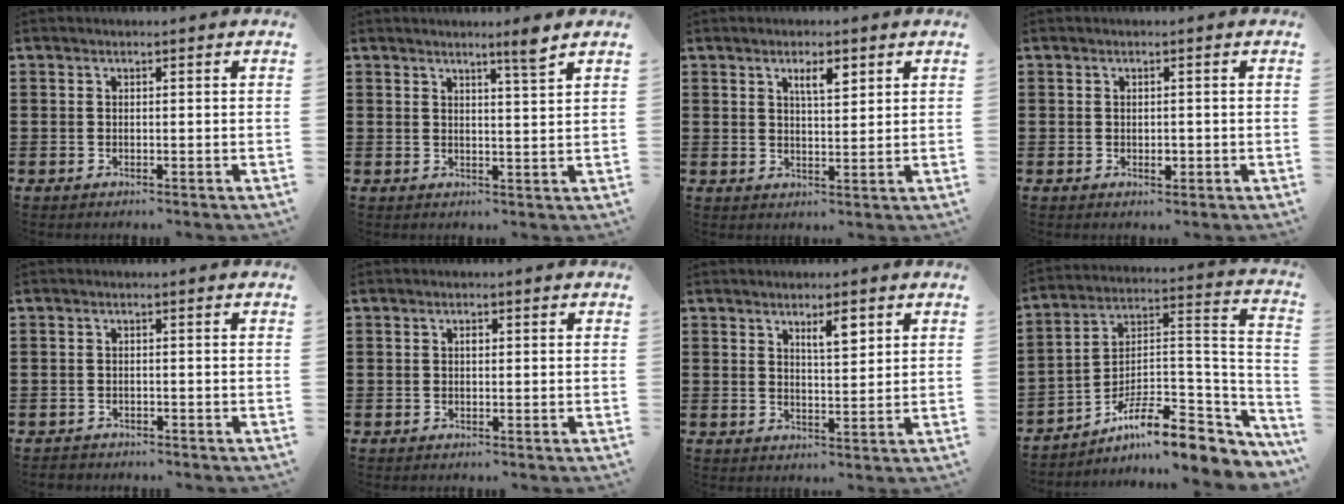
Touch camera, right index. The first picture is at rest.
{"total": 3.5, "force": [2.7, -0.5, 2.2], "torque": [-0.040, -0.005, 0.044]}
{"total": 3.6, "force": [2.0, 1.1, 2.7], "torque": [-0.043, -0.001, 0.030]}
{"total": 1.4, "force": [-0.2, 0.7, 1.1], "torque": [-0.021, 0.002, -0.003]}
{"total": 0.9, "force": [-0.8, 0.3, -0.1], "torque": [-0.001, 0.004, -0.019]}
{"total": 0.7, "force": [0.1, 0.4, 0.6], "torque": [-0.012, -0.001, 0.002]}
{"total": 3.7, "force": [2.2, 1.1, 2.8], "torque": [-0.042, 0.000, 0.033]}
{"total": 11.1, "force": [-7.9, 3.6, 7.0], "torque": [-0.112, 0.015, -0.144]}